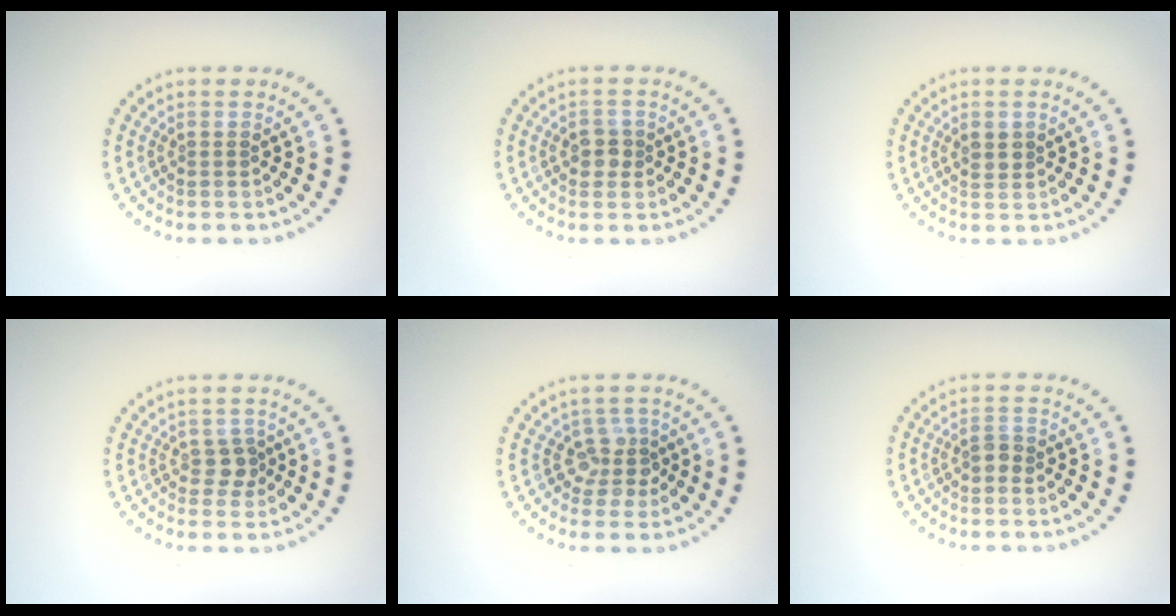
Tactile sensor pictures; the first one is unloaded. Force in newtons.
{"total": 1.8, "press": 1.8, "slide": 0.3}
{"total": 1.3, "press": 1.3, "slide": 0.4}
{"total": 1.6, "press": 1.4, "slide": 0.8}
{"total": 2.4, "press": 1.9, "slide": 1.5}
{"total": 1.3, "press": 1.2, "slide": 0.4}